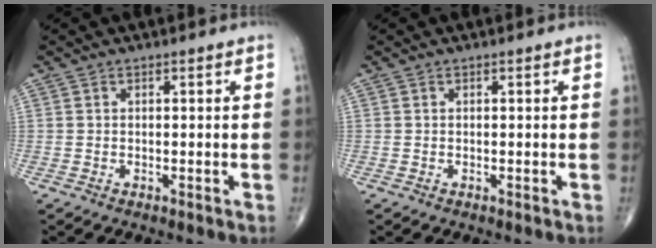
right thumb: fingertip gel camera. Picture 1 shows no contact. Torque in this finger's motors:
{"motor_torque": [0.00, 0.00, -0.03, -0.03, 0.00]}